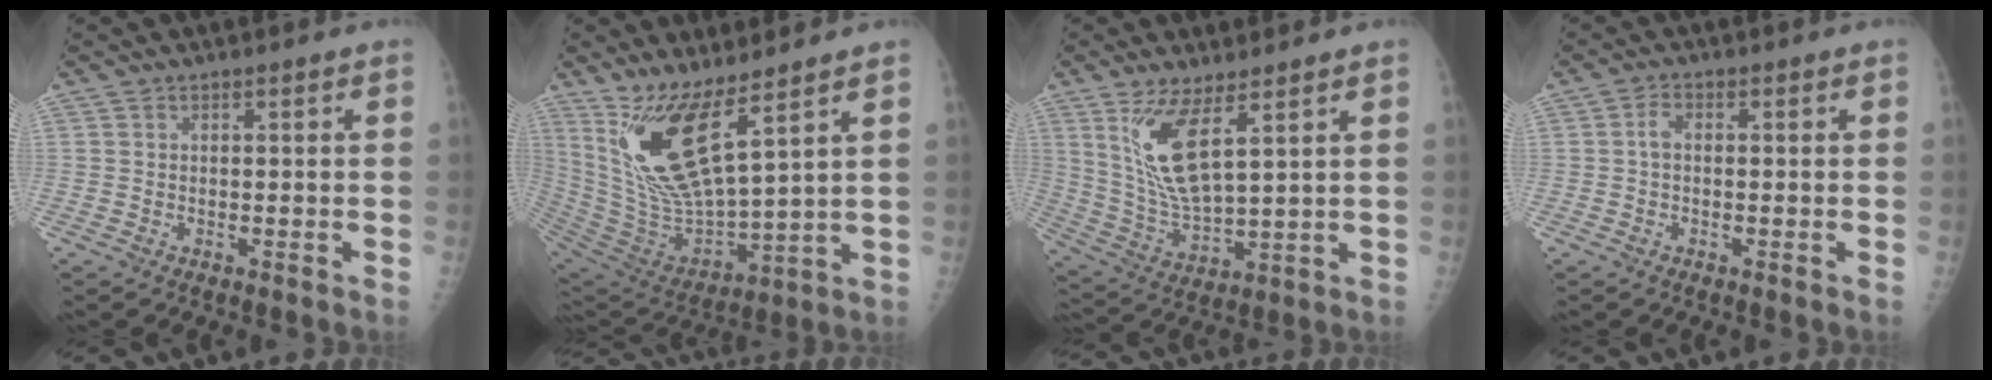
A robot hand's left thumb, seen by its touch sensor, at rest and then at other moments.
{"total": 16.2, "force": [9.6, 4.1, 12.4], "torque": [-0.234, -0.067, 0.208]}
{"total": 11.4, "force": [5.5, 3.3, 9.5], "torque": [-0.190, -0.042, 0.120]}
{"total": 2.2, "force": [0.0, 1.3, 1.7], "torque": [-0.035, 0.007, -0.004]}